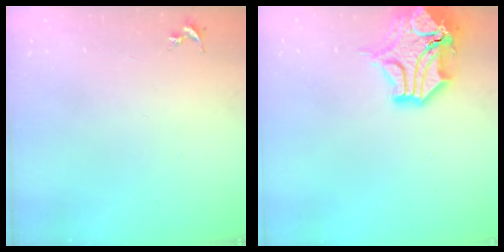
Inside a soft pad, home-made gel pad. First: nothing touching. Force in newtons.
{"total": 17.9, "press": 17.7, "slide": 2.6}